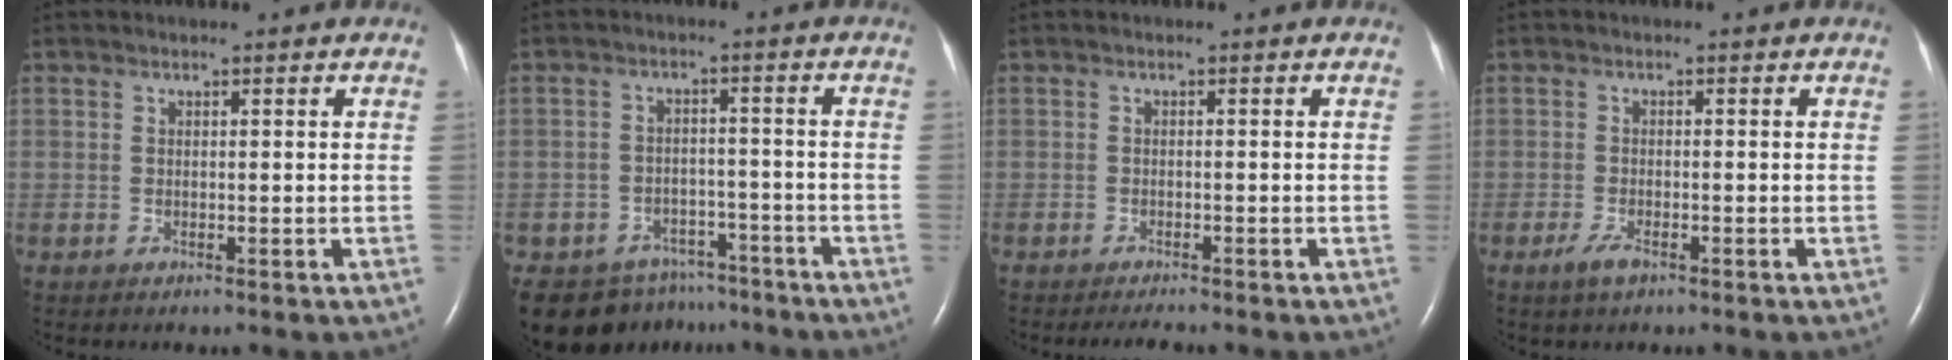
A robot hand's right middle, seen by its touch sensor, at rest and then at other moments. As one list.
[{"total": 10.7, "force": [-8.4, 6.2, 1.9], "torque": [-0.036, 0.014, -0.112]}, {"total": 2.4, "force": [-2.1, 0.1, 1.1], "torque": [-0.020, -0.006, -0.028]}, {"total": 2.3, "force": [-1.5, 0.7, 1.7], "torque": [-0.044, -0.004, -0.029]}]